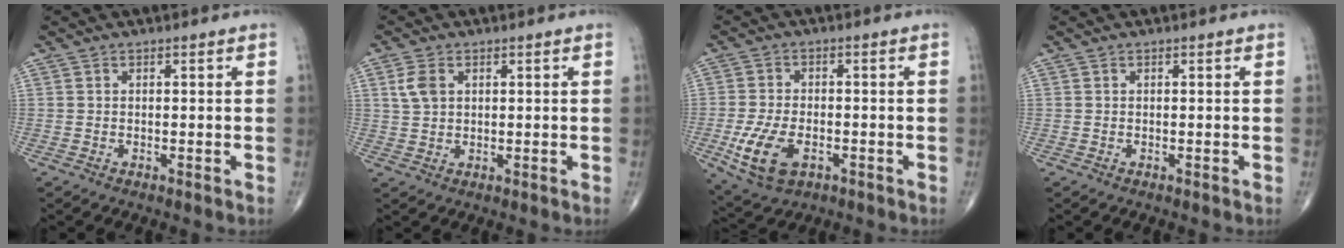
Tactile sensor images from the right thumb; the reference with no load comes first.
{"total": 3.9, "force": [1.4, 2.6, 2.6], "torque": [-0.051, 0.003, 0.030]}
{"total": 9.6, "force": [-3.3, 5.5, 7.2], "torque": [-0.146, 0.002, -0.051]}
{"total": 0.0}